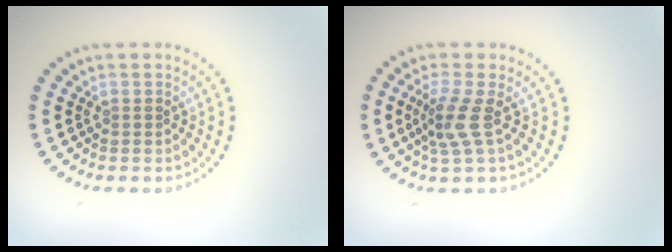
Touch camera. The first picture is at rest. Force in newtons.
{"total": 2.7, "press": 2.1, "slide": 1.7}